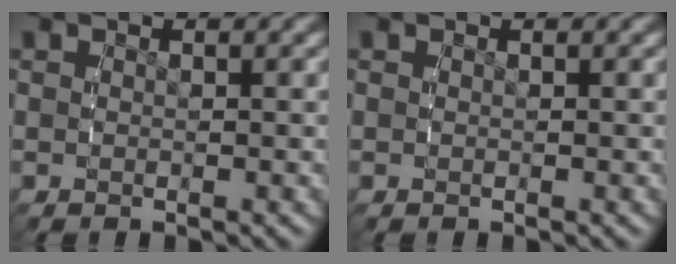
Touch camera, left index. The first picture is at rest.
{"total": 0.0}